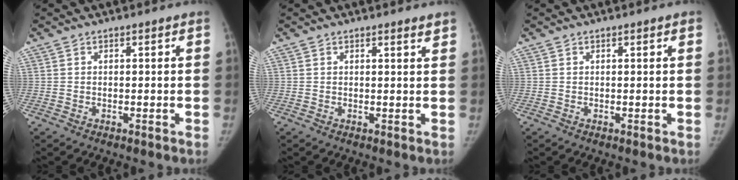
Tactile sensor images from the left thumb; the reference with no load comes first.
{"total": 1.2, "force": [1.1, 0.1, 0.6], "torque": [-0.004, -0.007, 0.013]}
{"total": 0.7, "force": [0.3, 0.1, 0.6], "torque": [-0.010, 0.001, 0.002]}